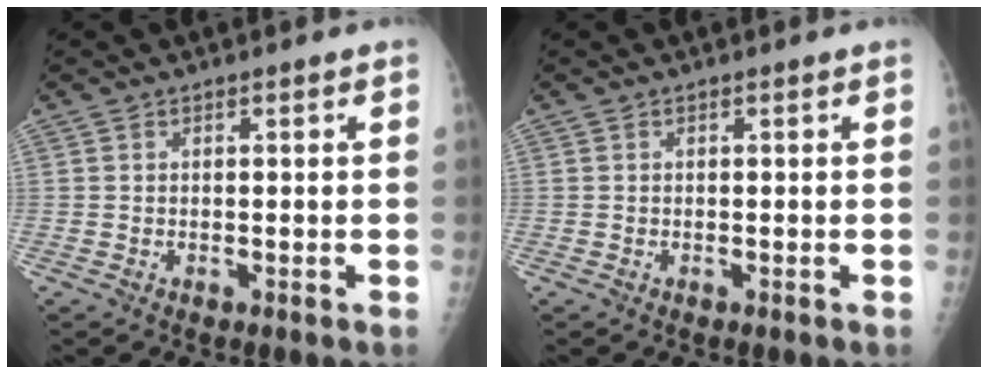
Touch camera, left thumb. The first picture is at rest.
{"total": 0.0}